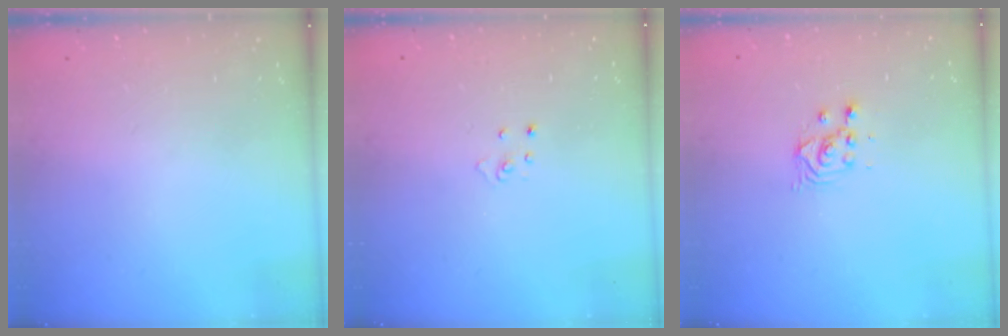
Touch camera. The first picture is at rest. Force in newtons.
{"total": 3.0, "press": 2.9, "slide": 0.3}
{"total": 2.8, "press": 2.8, "slide": 0.1}